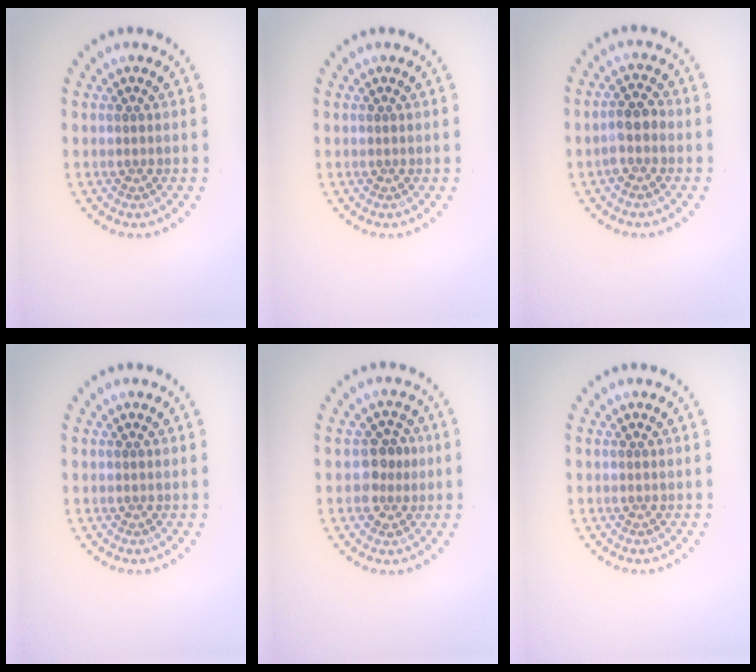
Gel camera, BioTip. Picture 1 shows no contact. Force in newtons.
{"total": 0.0}
{"total": 2.2, "press": 2.0, "slide": 0.9}
{"total": 0.0}
{"total": 2.5, "press": 2.4, "slide": 0.7}
{"total": 0.0}